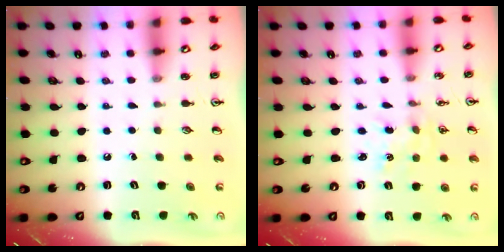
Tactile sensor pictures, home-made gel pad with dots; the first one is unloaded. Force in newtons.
{"total": 0.8, "press": 0.8, "slide": 0.2}